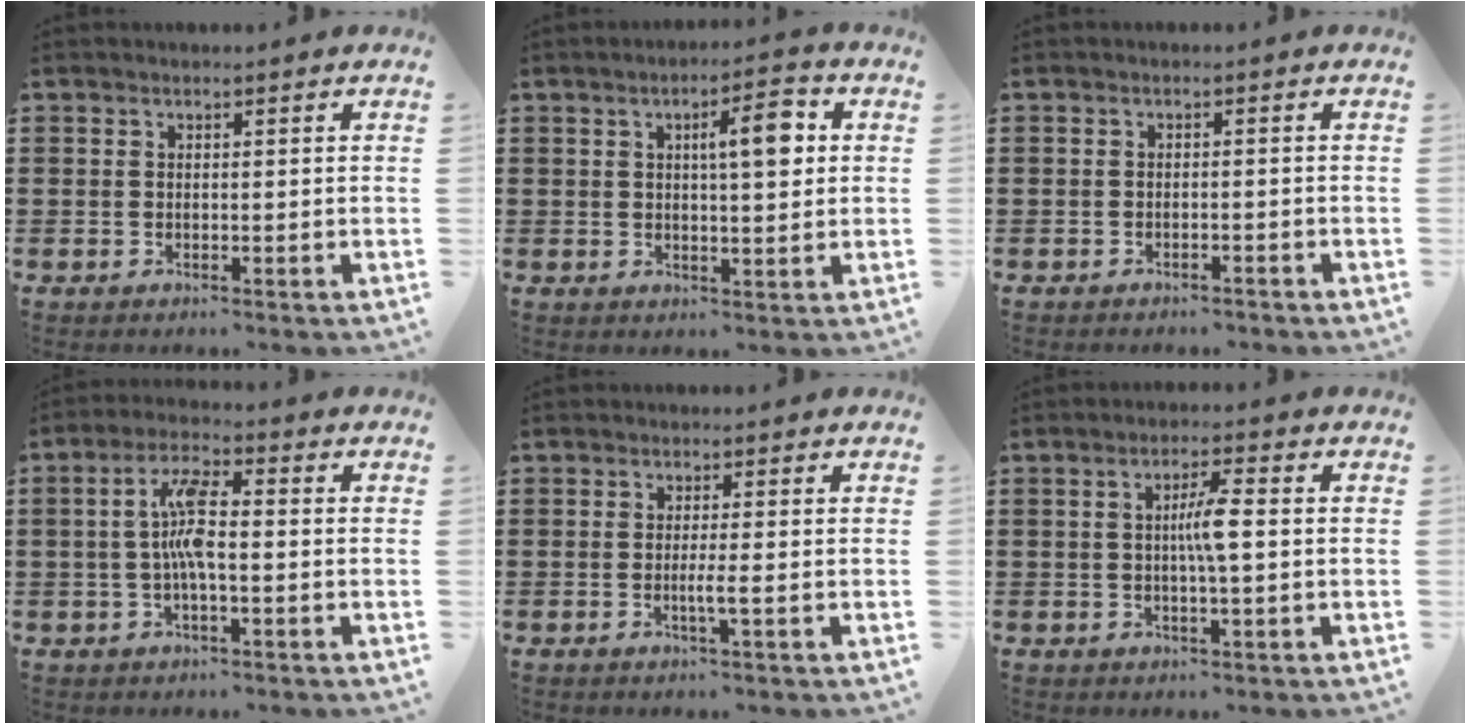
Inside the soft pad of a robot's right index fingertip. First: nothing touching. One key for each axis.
{"total": 6.3, "fx": 1.6, "fy": 1.7, "fz": 5.8, "tx": -0.092, "ty": -0.002, "tz": 0.019}
{"total": 1.1, "fx": -1.1, "fy": 0.1, "fz": 0.1, "tx": -0.007, "ty": 0.000, "tz": -0.023}
{"total": 7.0, "fx": -0.3, "fy": 2.0, "fz": 6.7, "tx": -0.144, "ty": 0.003, "tz": -0.014}
{"total": 2.4, "fx": -0.6, "fy": -0.2, "fz": 2.3, "tx": -0.039, "ty": -0.007, "tz": -0.013}
{"total": 4.6, "fx": 0.0, "fy": 0.5, "fz": 4.6, "tx": -0.083, "ty": 0.000, "tz": -0.003}